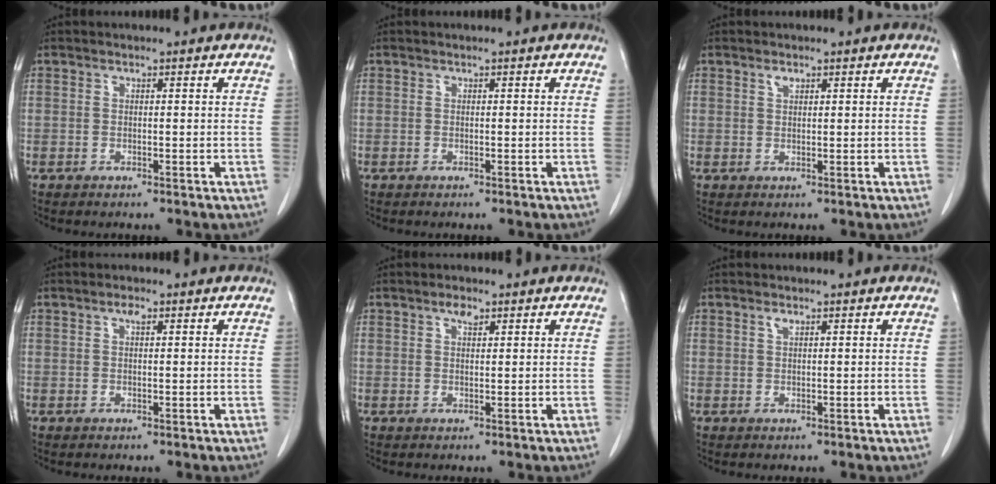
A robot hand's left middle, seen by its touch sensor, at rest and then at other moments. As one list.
[{"total": 0.0}, {"total": 1.1, "force": [0.8, 0.5, 0.5], "torque": [-0.010, -0.002, 0.014]}, {"total": 1.2, "force": [0.7, 0.4, 1.0], "torque": [-0.018, 0.000, 0.011]}, {"total": 1.8, "force": [1.2, 0.7, 1.2], "torque": [-0.022, 0.000, 0.020]}, {"total": 0.9, "force": [0.7, 0.3, 0.5], "torque": [-0.010, -0.002, 0.011]}]